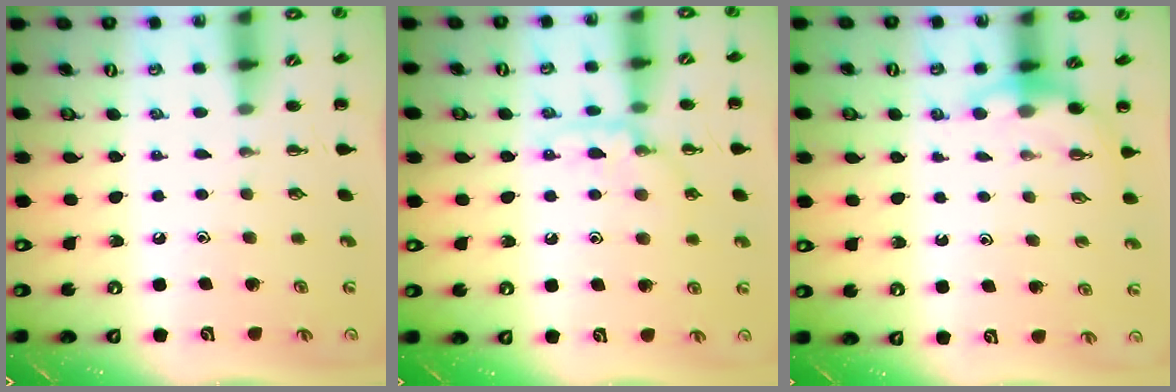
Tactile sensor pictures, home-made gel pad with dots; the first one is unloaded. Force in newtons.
{"total": 10.3, "press": 10.3, "slide": 0.9}
{"total": 4.7, "press": 4.7, "slide": 0.4}